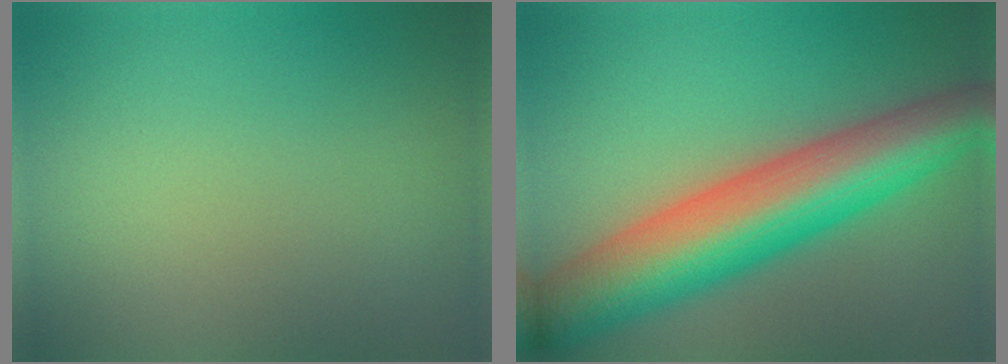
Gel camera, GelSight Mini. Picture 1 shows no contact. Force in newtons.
{"total": 10.5, "press": 10.5, "slide": 0.3}